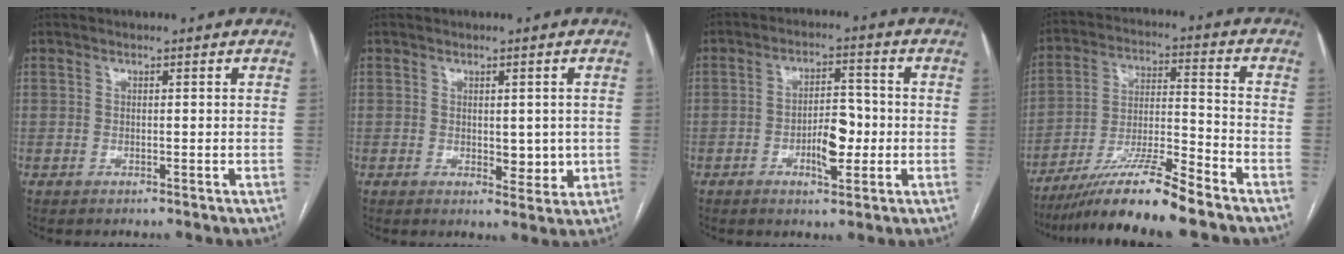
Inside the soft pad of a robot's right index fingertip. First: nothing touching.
{"total": 4.2, "force": [-0.2, 2.2, 3.6], "torque": [-0.043, -0.006, 0.006]}
{"total": 6.6, "force": [-1.6, 2.6, 5.8], "torque": [-0.098, 0.008, -0.022]}
{"total": 12.8, "force": [-10.3, -0.4, 7.6], "torque": [-0.135, -0.012, -0.185]}